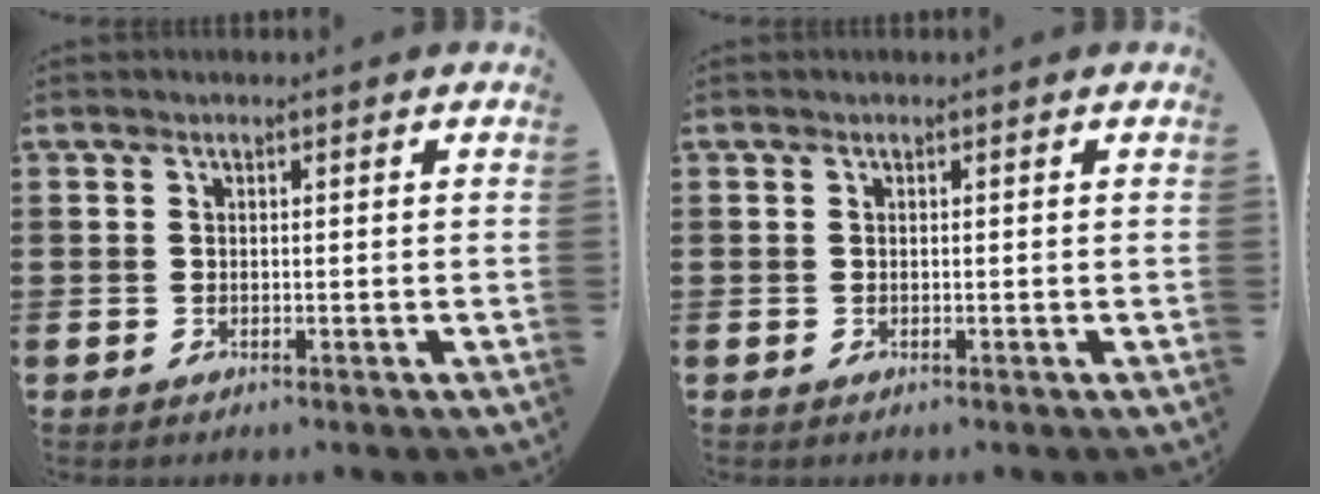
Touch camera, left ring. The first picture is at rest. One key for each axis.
{"total": 0.0}